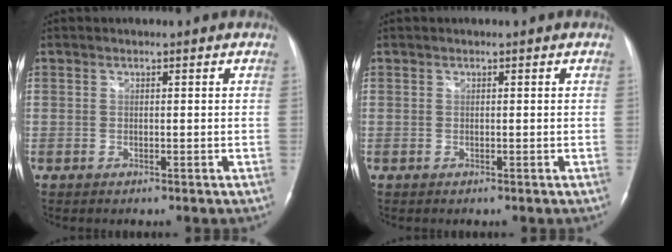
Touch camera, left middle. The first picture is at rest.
{"total": 0.0}